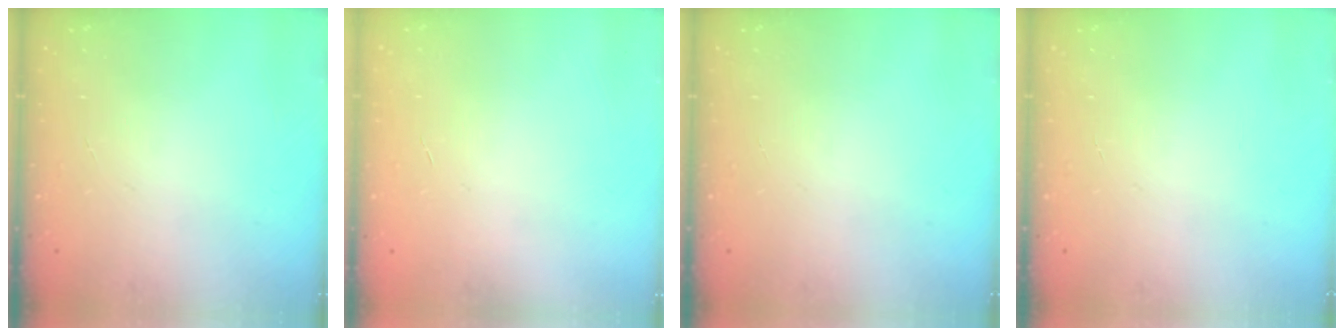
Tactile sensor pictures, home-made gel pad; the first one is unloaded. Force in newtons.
{"total": 0.0}
{"total": 0.0}
{"total": 0.0}